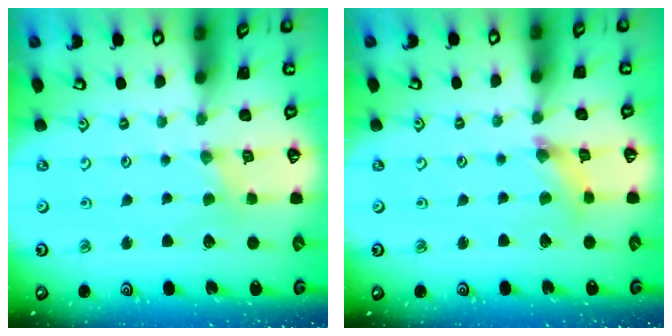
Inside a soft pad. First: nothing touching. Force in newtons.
{"total": 2.5, "press": 2.4, "slide": 0.4}